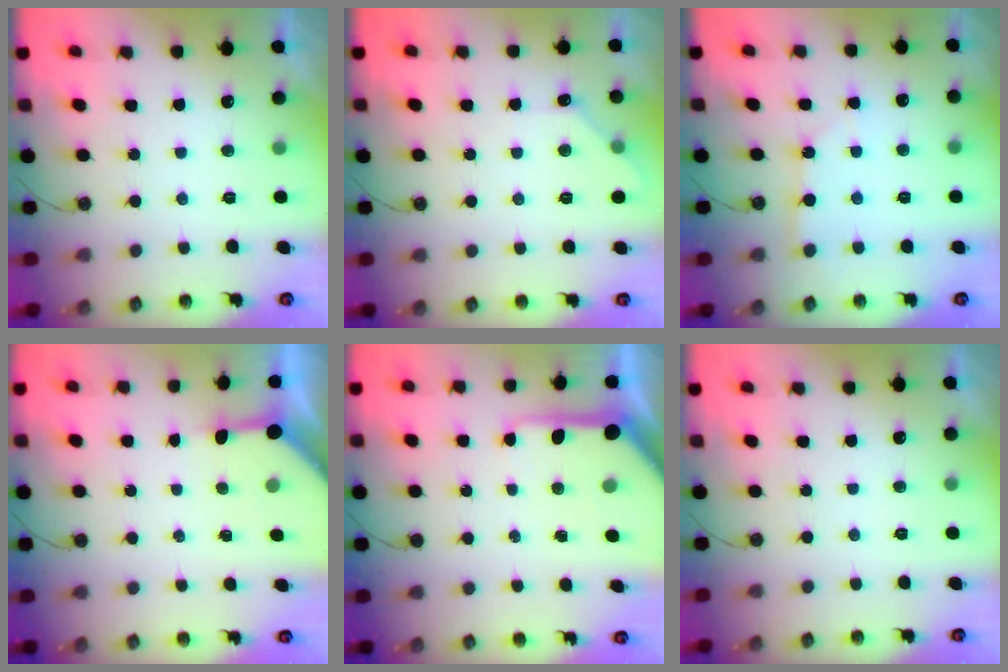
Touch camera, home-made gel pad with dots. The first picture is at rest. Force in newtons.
{"total": 4.8, "press": 4.8, "slide": 0.6}
{"total": 2.4, "press": 2.3, "slide": 0.3}
{"total": 3.9, "press": 3.8, "slide": 0.4}
{"total": 9.2, "press": 9.1, "slide": 1.0}
{"total": 0.0}